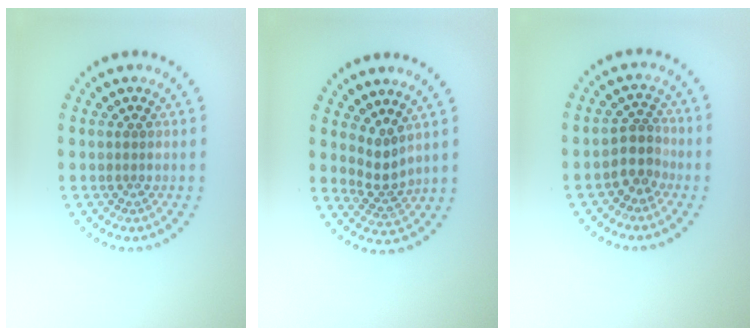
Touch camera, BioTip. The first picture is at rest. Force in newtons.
{"total": 2.3, "press": 1.6, "slide": 1.7}
{"total": 2.5, "press": 2.0, "slide": 1.4}